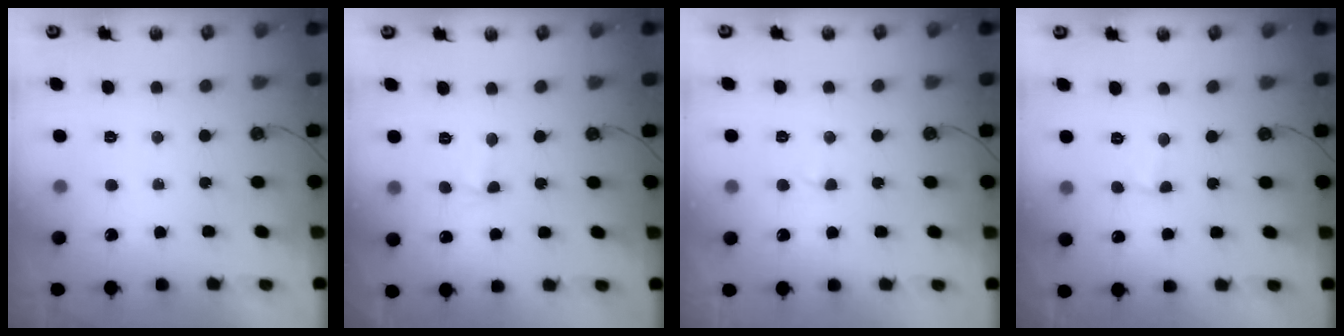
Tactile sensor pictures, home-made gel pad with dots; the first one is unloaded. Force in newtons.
{"total": 2.6, "press": 2.5, "slide": 0.5}
{"total": 2.4, "press": 2.4, "slide": 0.4}
{"total": 2.3, "press": 1.9, "slide": 1.4}